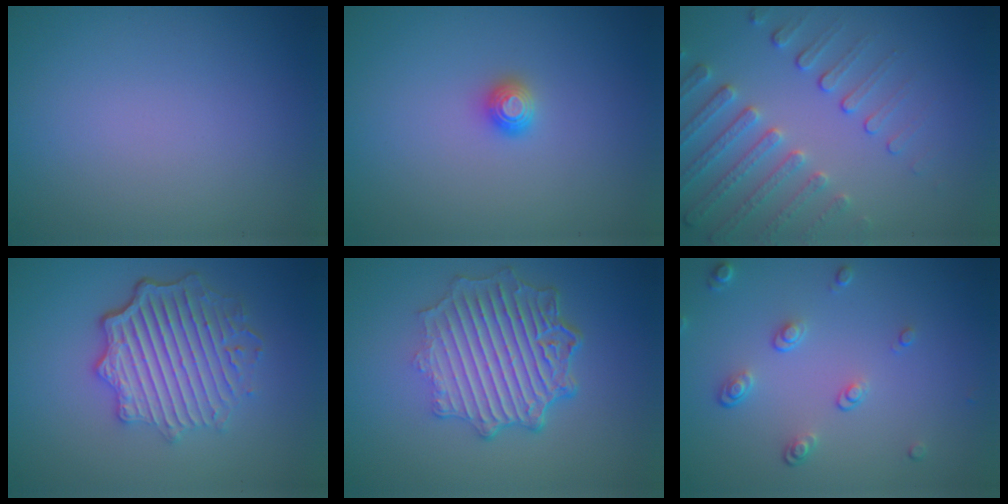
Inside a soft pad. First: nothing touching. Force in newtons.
{"total": 0.9, "press": 0.9, "slide": 0.0}
{"total": 4.7, "press": 3.7, "slide": 2.8}
{"total": 6.1, "press": 4.6, "slide": 4.0}
{"total": 7.1, "press": 5.3, "slide": 4.7}
{"total": 2.2, "press": 1.4, "slide": 1.7}